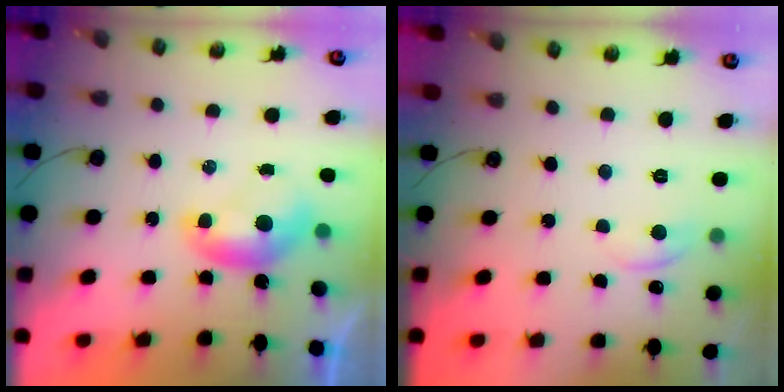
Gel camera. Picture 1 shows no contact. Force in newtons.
{"total": 2.1, "press": 2.1, "slide": 0.5}